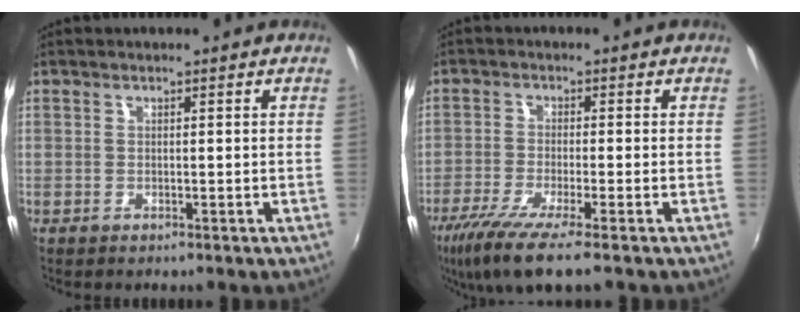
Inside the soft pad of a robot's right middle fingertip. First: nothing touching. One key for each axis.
{"total": 9.8, "fx": -6.8, "fy": 0.6, "fz": 7.1, "tx": -0.161, "ty": -0.040, "tz": -0.124}